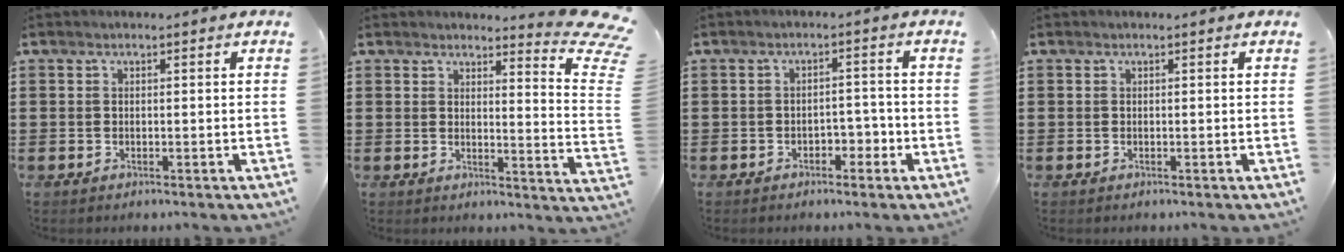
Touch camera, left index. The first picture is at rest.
{"total": 6.1, "force": [4.9, 0.3, 3.6], "torque": [-0.049, -0.041, 0.079]}
{"total": 2.9, "force": [-2.0, 1.4, 1.6], "torque": [-0.031, 0.006, -0.041]}
{"total": 0.0}